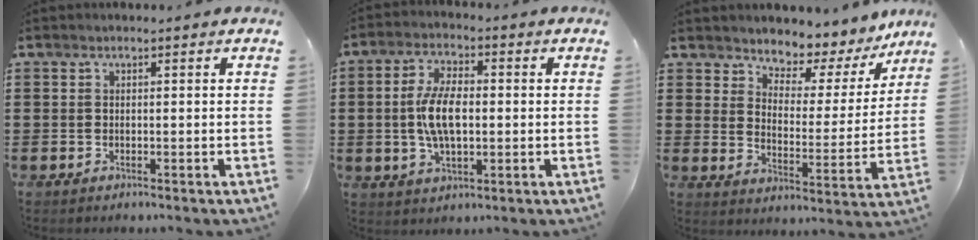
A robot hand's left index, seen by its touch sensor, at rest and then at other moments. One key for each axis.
{"total": 8.0, "fx": -0.1, "fy": 3.8, "fz": 7.1, "tx": -0.150, "ty": 0.007, "tz": -0.007}
{"total": 4.4, "fx": 4.1, "fy": 1.7, "fz": 0.5, "tx": -0.025, "ty": -0.040, "tz": 0.060}